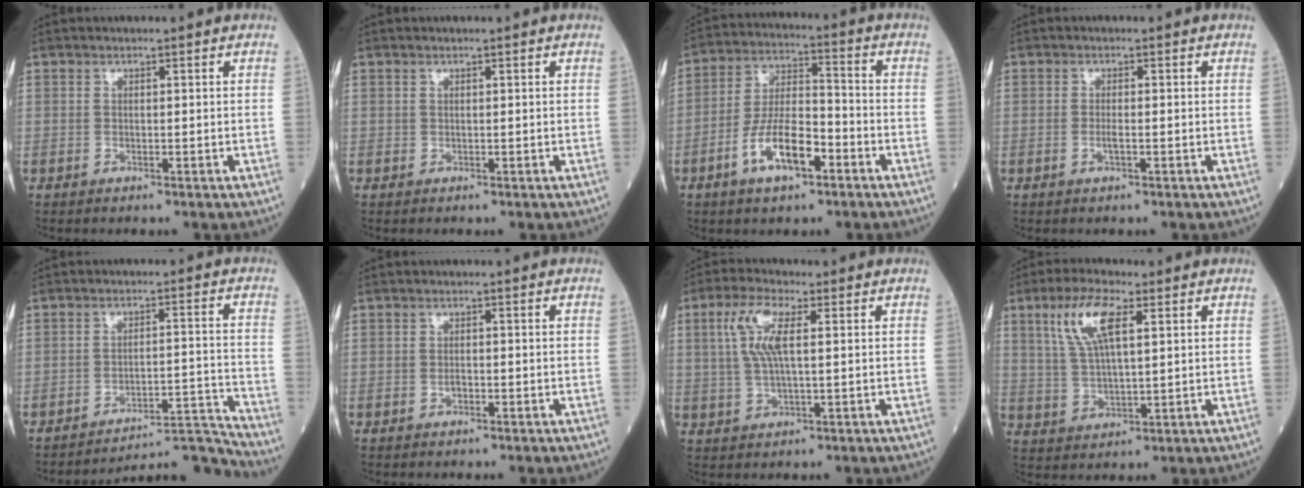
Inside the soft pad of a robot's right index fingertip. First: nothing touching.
{"total": 0.0}
{"total": 10.2, "force": [-4.8, 3.4, 8.4], "torque": [-0.167, 0.007, -0.088]}
{"total": 1.5, "force": [-0.5, 0.3, 1.4], "torque": [-0.030, -0.001, -0.009]}
{"total": 9.2, "force": [-8.8, -2.4, -1.1], "torque": [0.028, 0.035, -0.135]}
{"total": 1.0, "force": [-0.4, 0.6, 0.8], "torque": [-0.013, 0.002, -0.006]}
{"total": 7.0, "force": [1.9, 1.7, 6.5], "torque": [-0.144, 0.011, 0.038]}
{"total": 8.8, "force": [3.8, 2.3, 7.6], "torque": [-0.161, 0.013, 0.076]}